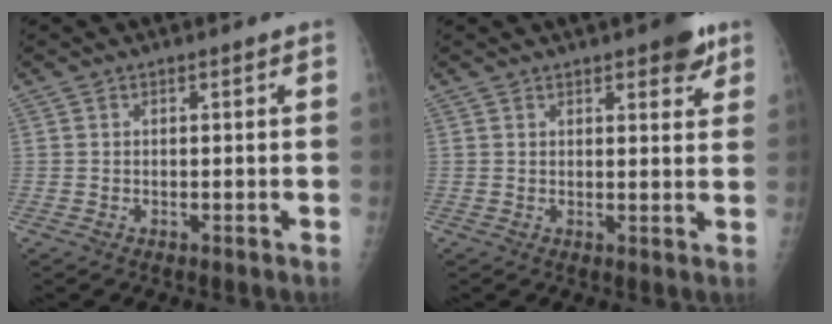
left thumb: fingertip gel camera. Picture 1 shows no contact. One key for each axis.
{"total": 5.5, "fx": 3.4, "fy": 1.8, "fz": 3.9, "tx": -0.034, "ty": -0.014, "tz": 0.038}